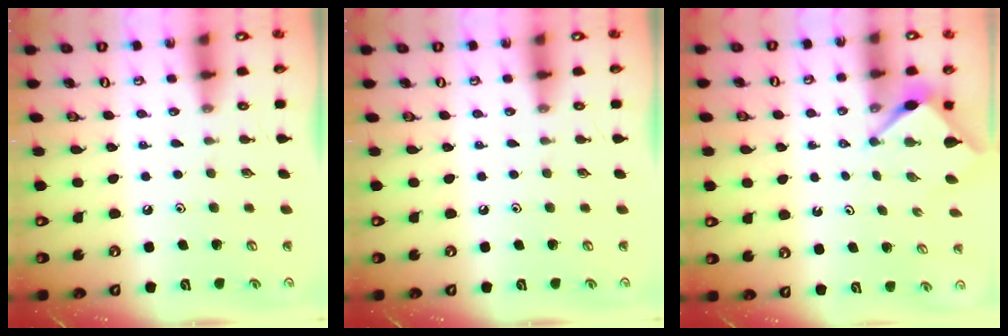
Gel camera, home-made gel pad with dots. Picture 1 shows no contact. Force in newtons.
{"total": 0.0}
{"total": 2.9, "press": 2.9, "slide": 0.3}